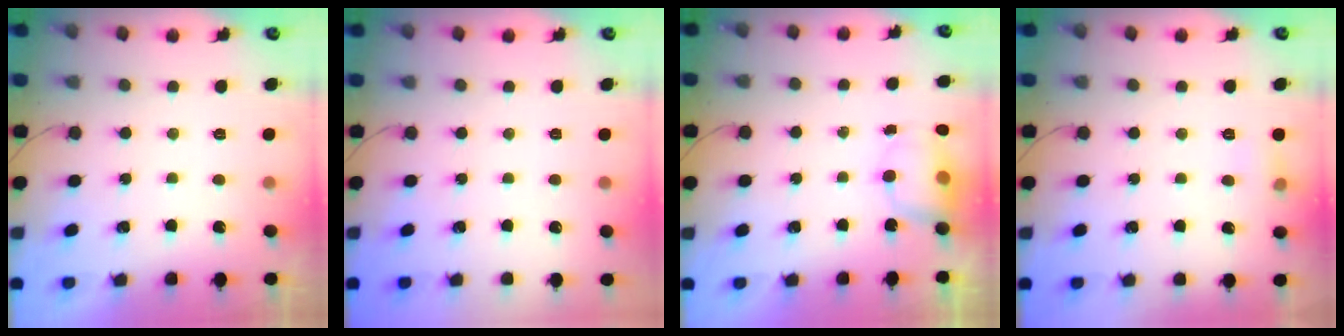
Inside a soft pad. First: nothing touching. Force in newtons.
{"total": 0.0}
{"total": 6.2, "press": 6.2, "slide": 0.4}
{"total": 4.8, "press": 4.6, "slide": 1.4}